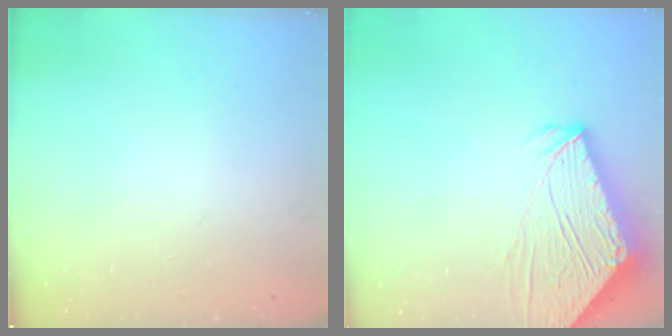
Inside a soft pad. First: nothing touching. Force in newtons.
{"total": 11.1, "press": 11.0, "slide": 1.6}